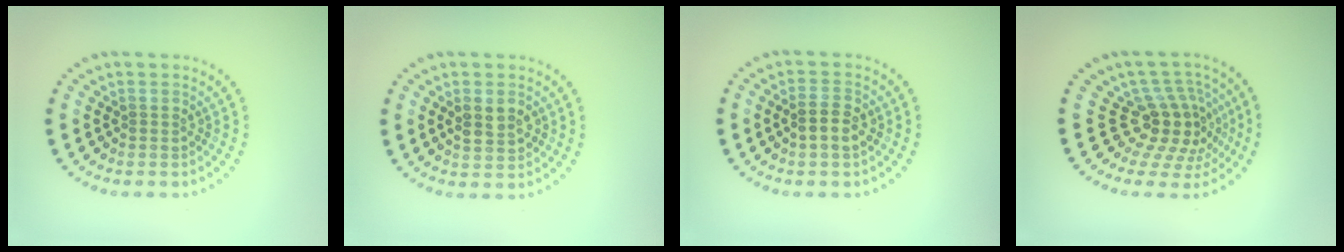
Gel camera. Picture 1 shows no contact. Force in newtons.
{"total": 2.4, "press": 2.4, "slide": 0.2}
{"total": 2.5, "press": 2.5, "slide": 0.4}
{"total": 4.8, "press": 3.5, "slide": 3.2}